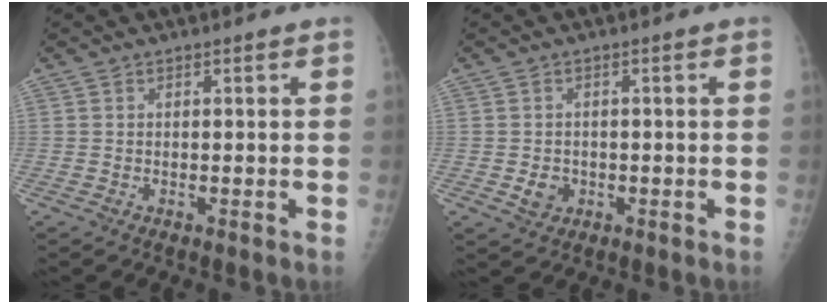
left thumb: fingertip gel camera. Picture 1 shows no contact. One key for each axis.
{"total": 3.0, "fx": -0.8, "fy": 2.6, "fz": 1.4, "tx": -0.012, "ty": 0.003, "tz": -0.007}